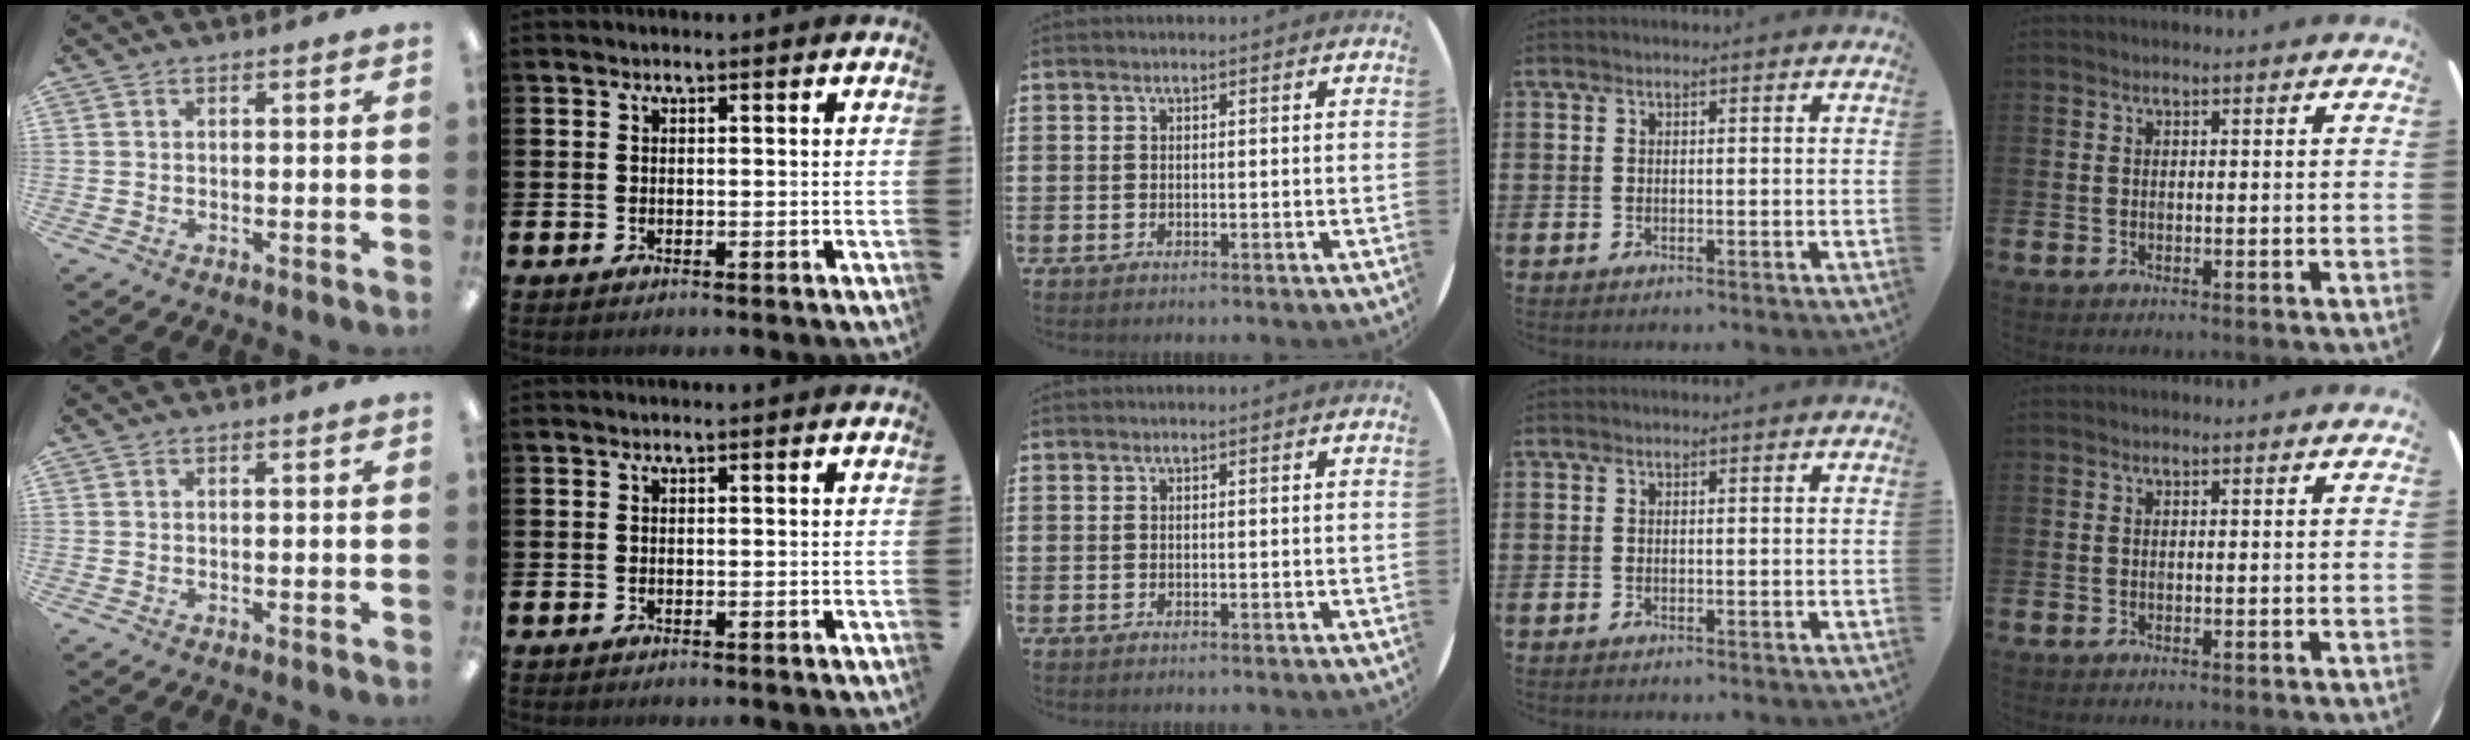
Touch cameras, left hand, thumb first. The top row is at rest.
{}